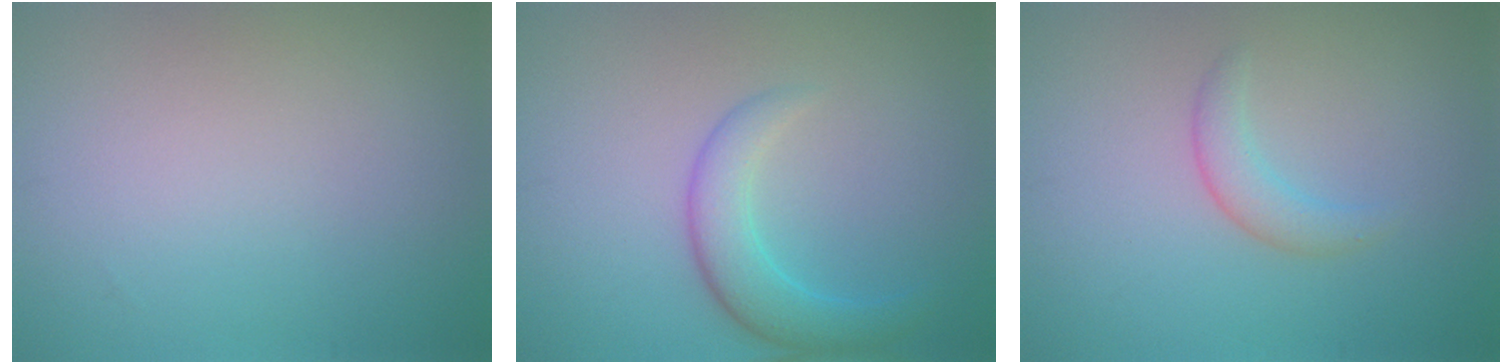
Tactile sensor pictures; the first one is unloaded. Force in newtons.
{"total": 3.4, "press": 3.4, "slide": 0.2}
{"total": 1.8, "press": 1.8, "slide": 0.1}